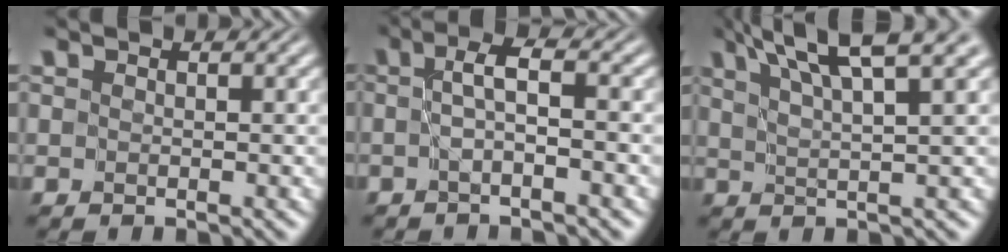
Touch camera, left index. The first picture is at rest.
{"total": 2.1, "force": [-0.5, -0.3, 2.1], "torque": [-0.039, 0.001, -0.007]}
{"total": 6.8, "force": [4.7, 0.7, 4.9], "torque": [-0.072, 0.018, 0.081]}